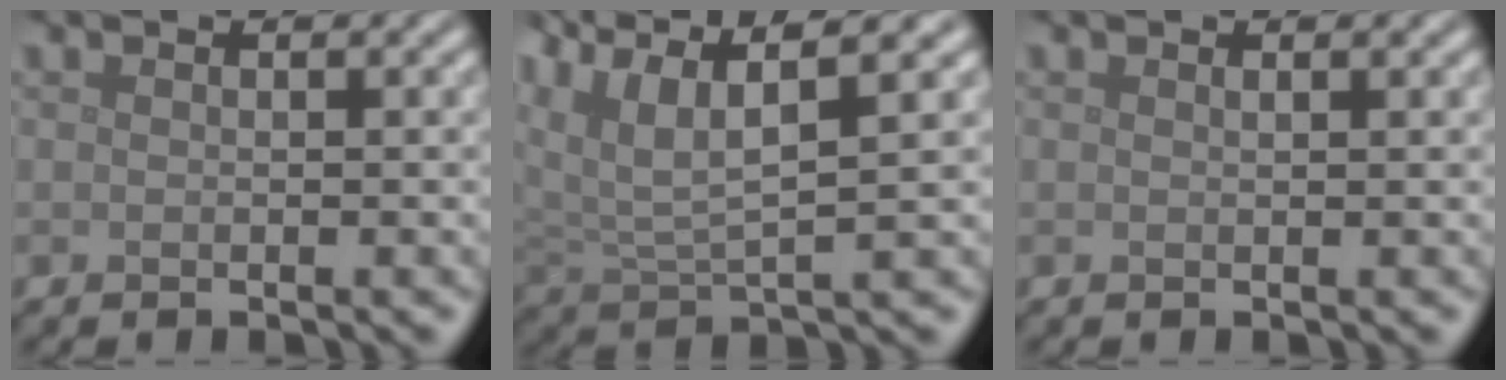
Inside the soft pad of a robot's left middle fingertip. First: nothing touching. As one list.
[{"total": 9.2, "force": [5.4, 3.0, 6.8], "torque": [-0.155, 0.015, 0.096]}, {"total": 0.7, "force": [0.5, 0.2, 0.5], "torque": [-0.001, 0.001, 0.006]}]